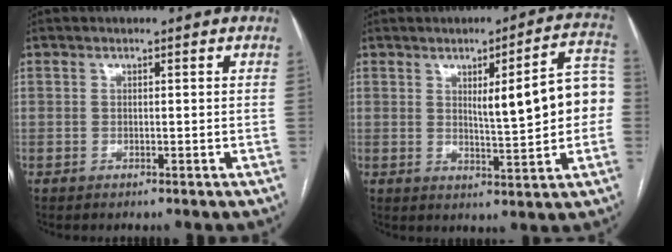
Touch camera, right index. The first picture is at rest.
{"total": 11.3, "force": [0.7, 1.6, 11.2], "torque": [-0.142, 0.023, 0.012]}